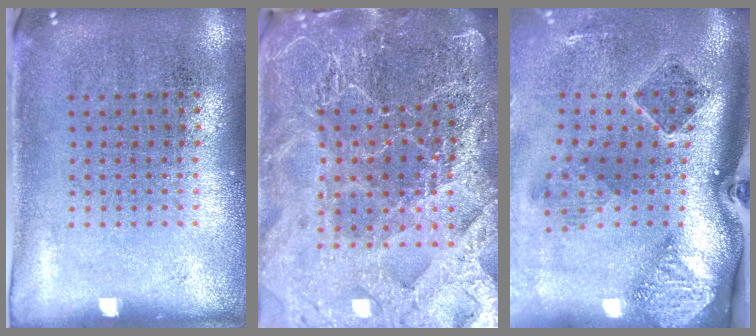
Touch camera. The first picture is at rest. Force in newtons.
{"total": 5.2, "press": 4.7, "slide": 2.2}
{"total": 2.9, "press": 1.9, "slide": 2.2}